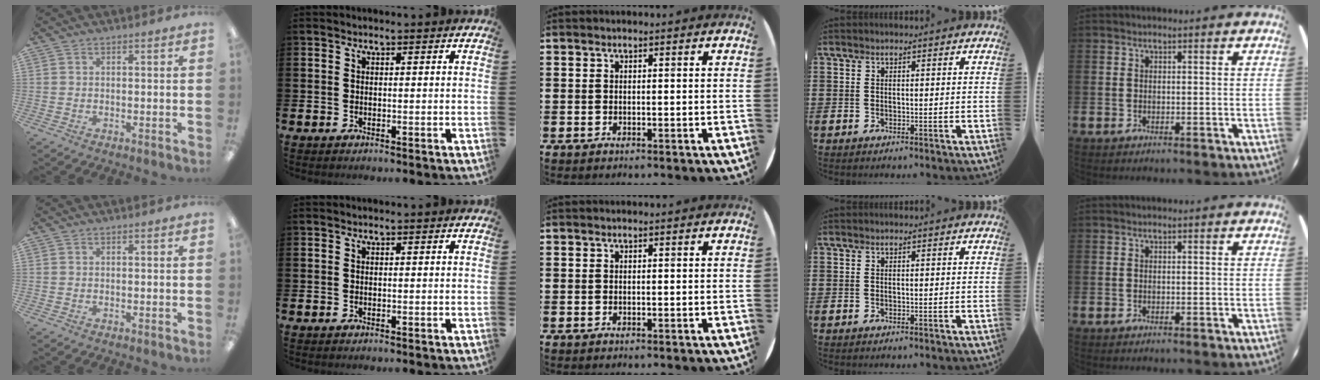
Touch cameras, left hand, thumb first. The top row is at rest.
{}